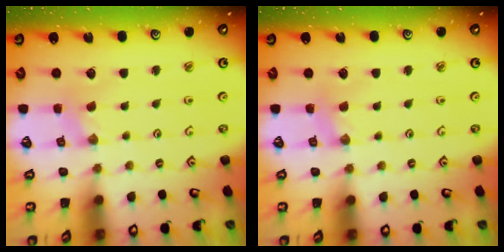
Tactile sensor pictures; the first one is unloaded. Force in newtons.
{"total": 3.0, "press": 3.0, "slide": 0.3}